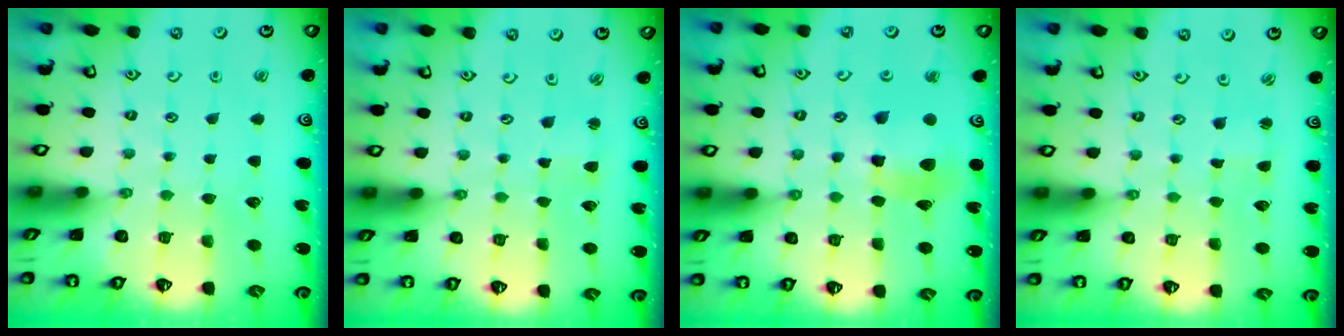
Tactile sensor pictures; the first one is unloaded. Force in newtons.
{"total": 2.7, "press": 2.7, "slide": 0.2}
{"total": 9.9, "press": 9.8, "slide": 1.2}
{"total": 1.5, "press": 1.5, "slide": 0.2}